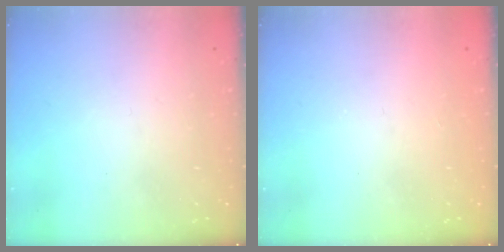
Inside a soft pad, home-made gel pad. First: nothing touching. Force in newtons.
{"total": 1.1, "press": 1.0, "slide": 0.4}